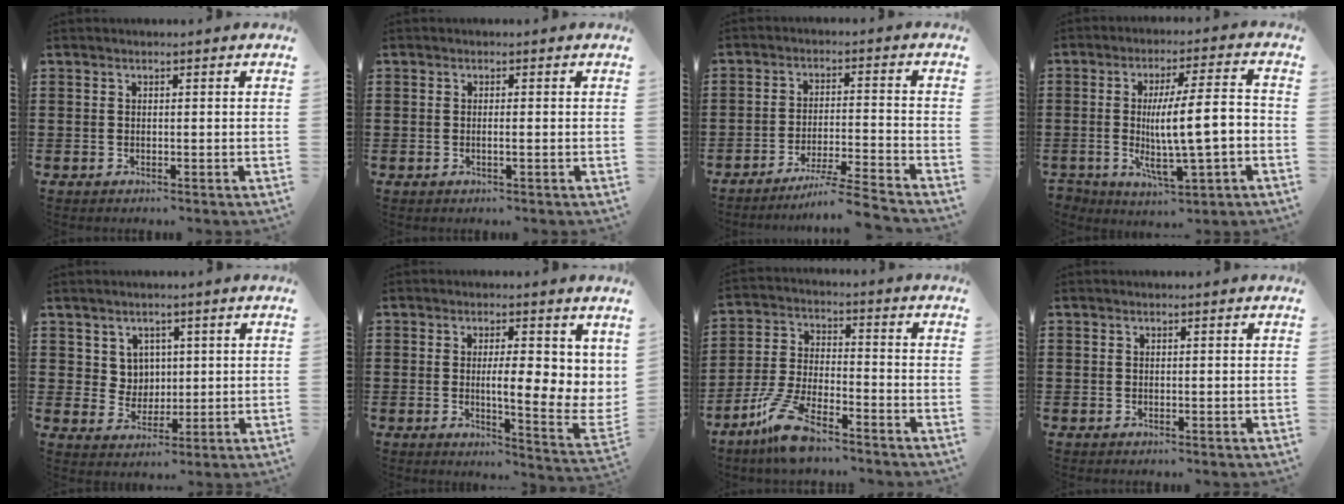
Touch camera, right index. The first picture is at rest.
{"total": 0.9, "force": [-0.3, -0.1, 0.8], "torque": [-0.015, -0.006, -0.004]}
{"total": 6.1, "force": [-5.4, -0.7, 2.7], "torque": [-0.057, -0.019, -0.106]}
{"total": 11.8, "force": [-2.0, 3.7, 11.0], "torque": [-0.177, -0.002, -0.033]}
{"total": 4.0, "force": [1.9, 3.4, 0.8], "torque": [-0.033, 0.005, 0.036]}
{"total": 7.1, "force": [1.0, 2.1, 6.8], "torque": [-0.094, -0.025, 0.010]}
{"total": 9.1, "force": [-6.9, 2.1, 5.5], "torque": [-0.129, 0.003, -0.136]}
{"total": 0.0}